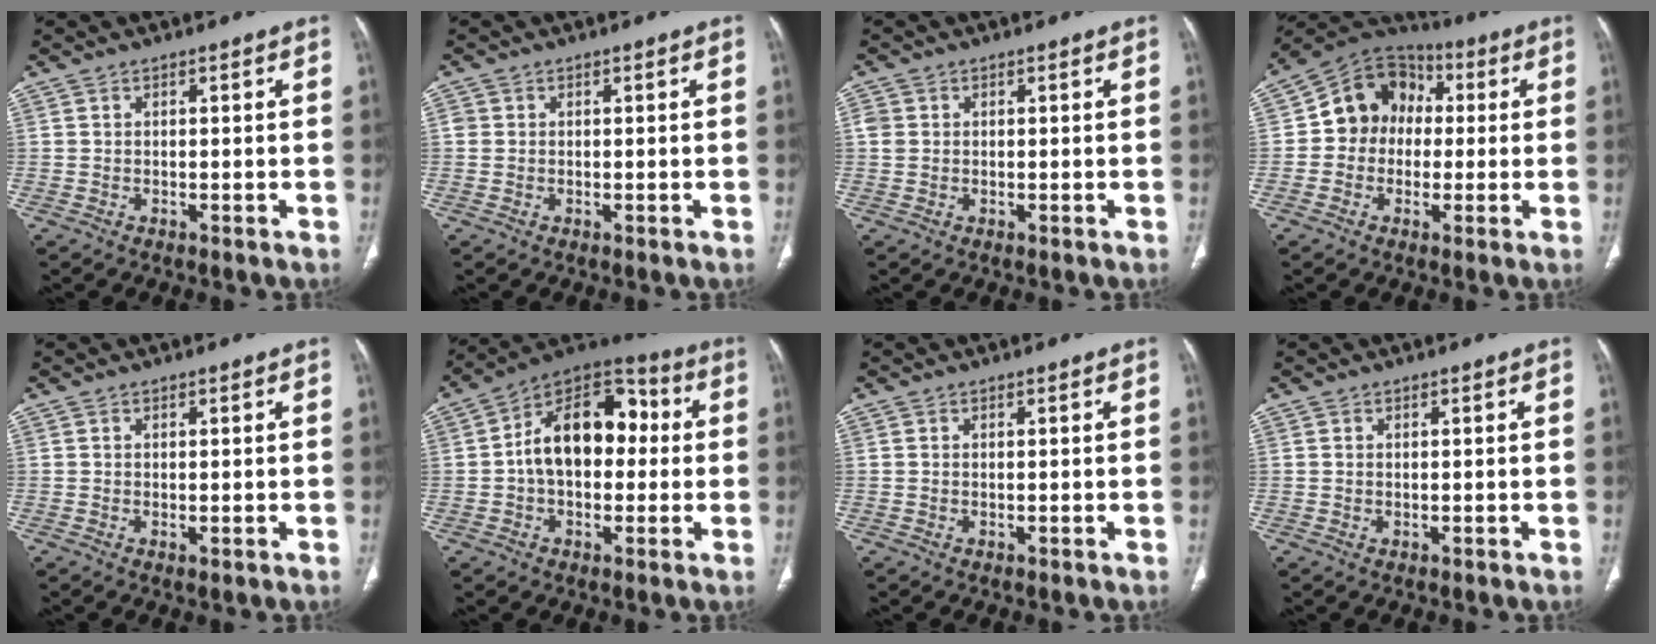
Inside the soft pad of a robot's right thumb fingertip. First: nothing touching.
{"total": 1.1, "force": [0.1, 1.1, 0.3], "torque": [0.003, 0.002, 0.002]}
{"total": 2.1, "force": [0.3, 1.9, 0.8], "torque": [-0.011, 0.004, 0.009]}
{"total": 12.2, "force": [0.6, 10.6, 6.0], "torque": [-0.061, 0.031, -0.006]}
{"total": 0.8, "force": [-0.1, 0.3, 0.7], "torque": [-0.016, -0.005, 0.000]}
{"total": 16.8, "force": [0.9, 10.8, 12.8], "torque": [-0.170, 0.044, 0.003]}
{"total": 0.0}
{"total": 0.0}